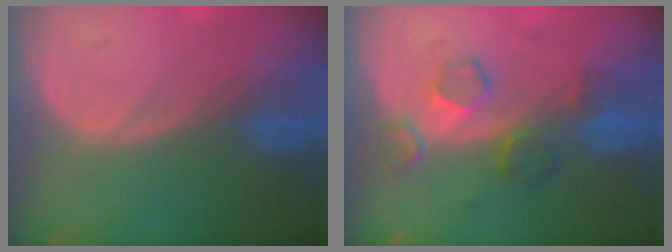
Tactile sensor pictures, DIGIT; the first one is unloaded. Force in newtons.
{"total": 5.2, "press": 4.9, "slide": 1.5}